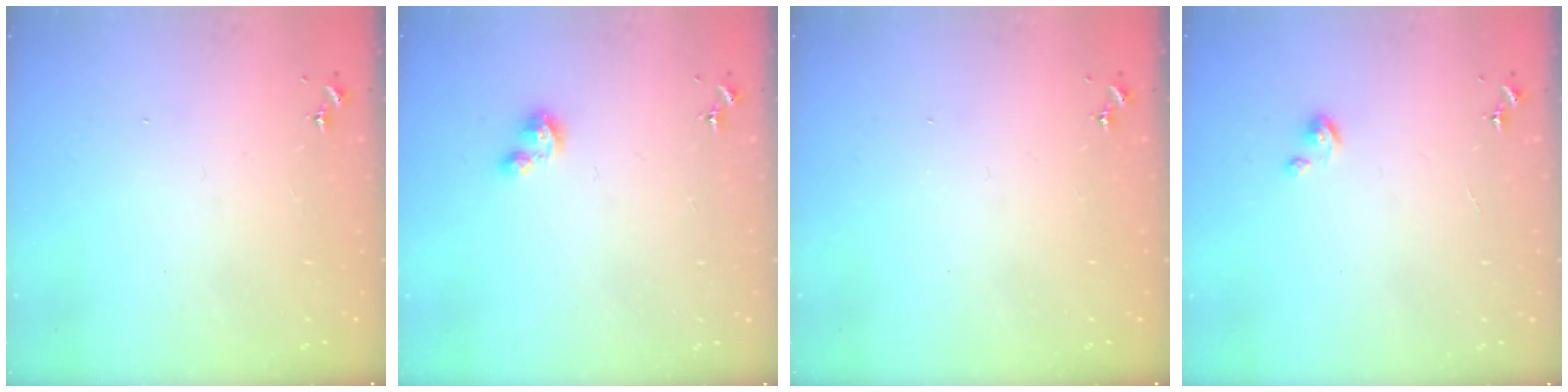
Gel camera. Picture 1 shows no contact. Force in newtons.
{"total": 4.0, "press": 4.0, "slide": 0.4}
{"total": 0.0}
{"total": 3.3, "press": 3.3, "slide": 0.2}